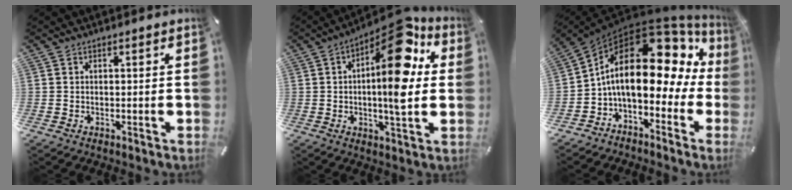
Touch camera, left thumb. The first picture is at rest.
{"total": 18.0, "force": [5.1, 6.0, 16.1], "torque": [-0.226, -0.039, 0.074]}
{"total": 18.4, "force": [2.7, 10.2, 15.1], "torque": [-0.267, -0.031, 0.036]}